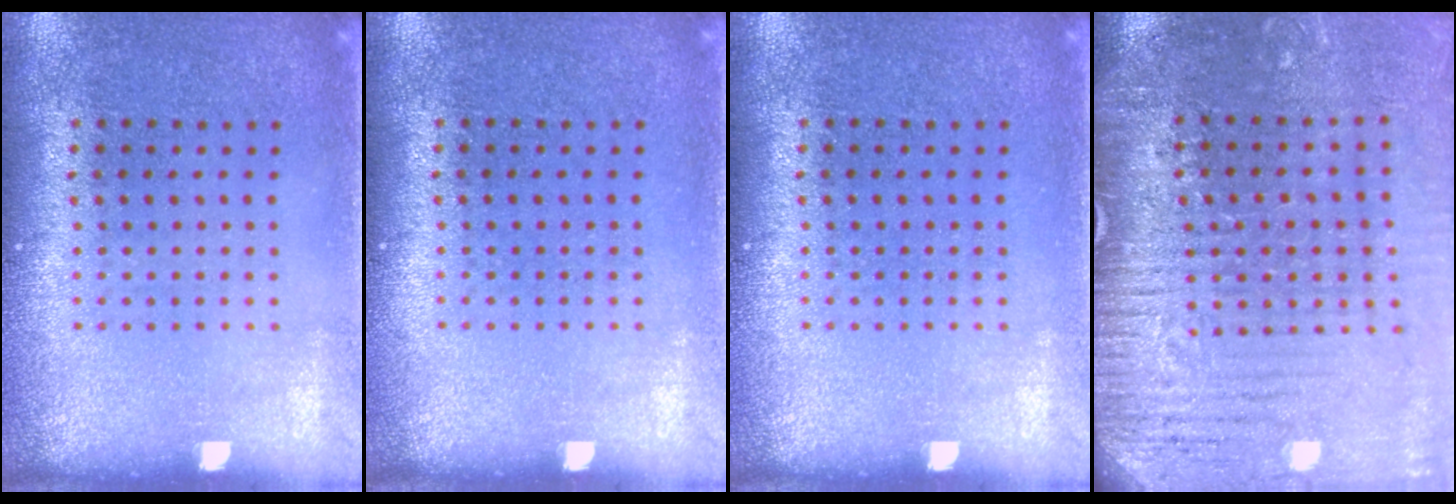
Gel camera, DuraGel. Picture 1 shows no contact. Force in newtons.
{"total": 0.0}
{"total": 0.0}
{"total": 3.7, "press": 3.7, "slide": 0.5}